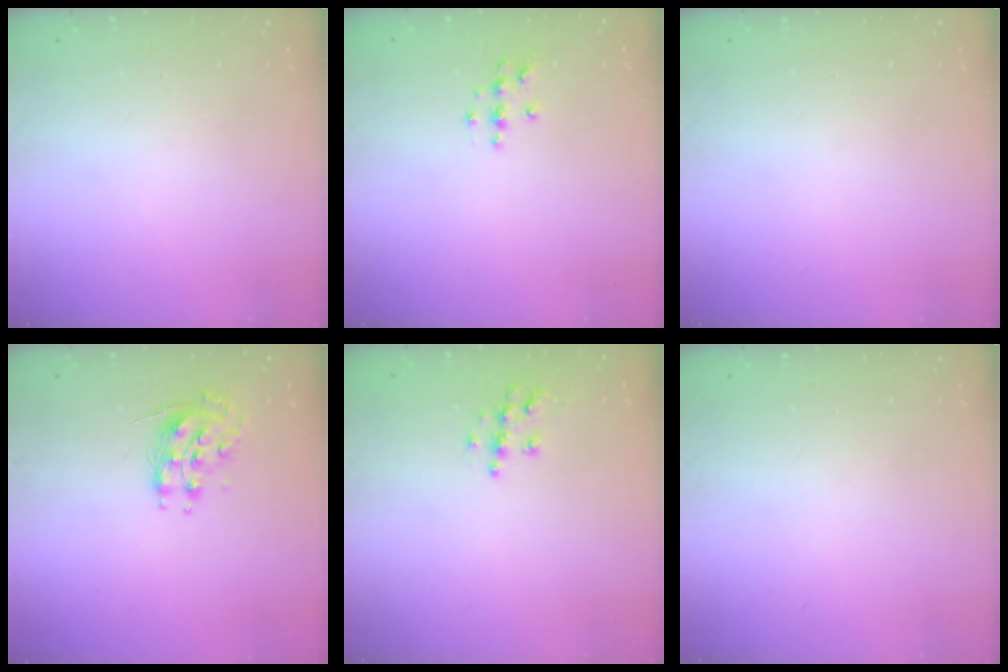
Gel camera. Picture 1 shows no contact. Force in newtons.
{"total": 3.7, "press": 3.6, "slide": 0.5}
{"total": 0.0}
{"total": 8.5, "press": 8.4, "slide": 0.5}
{"total": 7.4, "press": 7.4, "slide": 0.2}
{"total": 0.0}